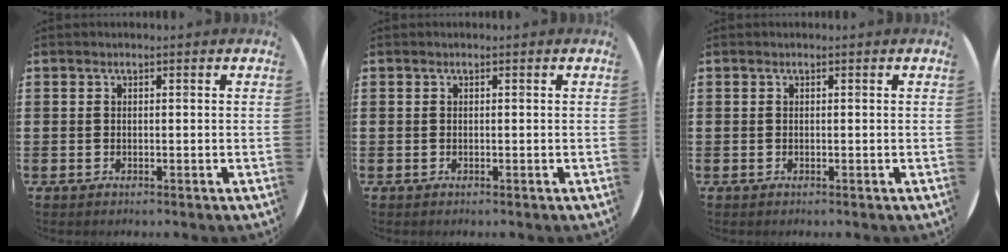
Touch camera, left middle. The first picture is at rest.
{"total": 0.0}
{"total": 0.0}